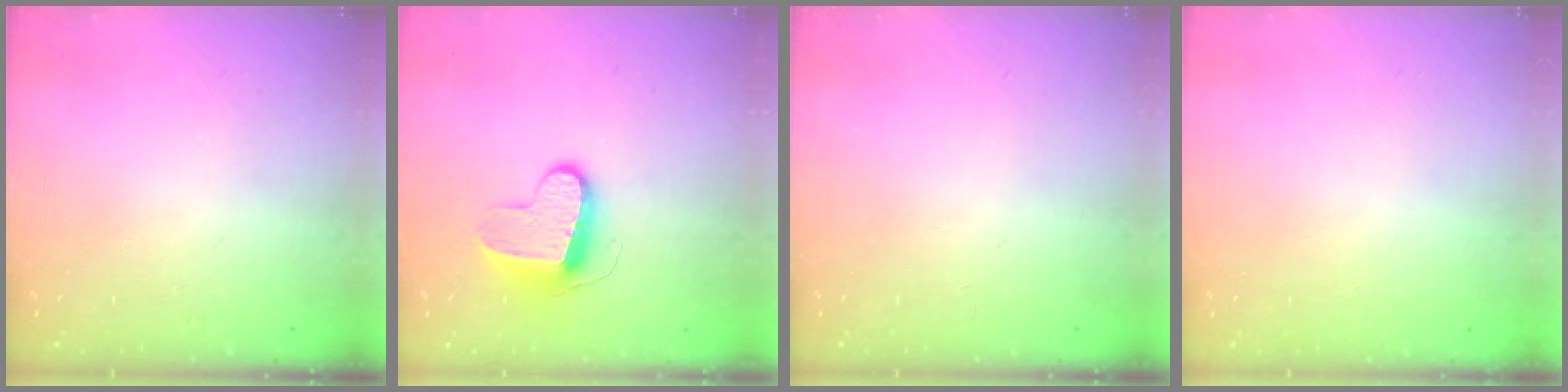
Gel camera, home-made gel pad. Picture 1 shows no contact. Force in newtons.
{"total": 9.2, "press": 9.2, "slide": 0.3}
{"total": 0.0}
{"total": 0.6, "press": 0.6, "slide": 0.2}